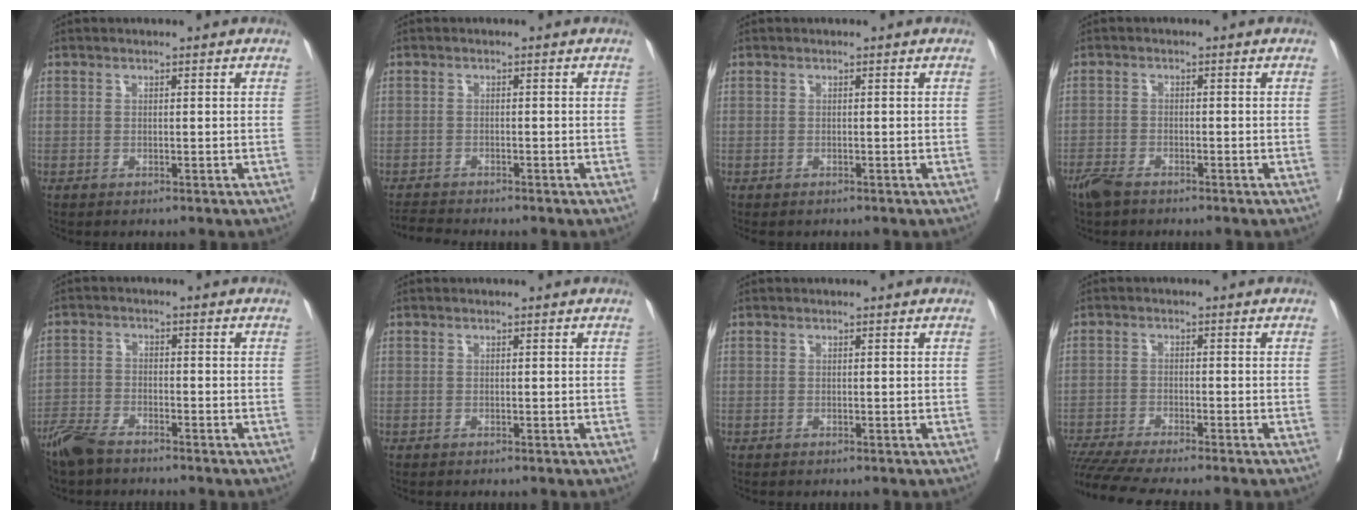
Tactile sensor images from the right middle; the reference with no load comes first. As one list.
[{"total": 2.6, "force": [-2.6, -0.3, 0.3], "torque": [-0.007, -0.015, -0.045]}, {"total": 0.7, "force": [-0.6, 0.3, 0.1], "torque": [-0.008, 0.000, -0.011]}, {"total": 3.2, "force": [-2.6, 1.0, 1.5], "torque": [-0.032, -0.005, -0.050]}, {"total": 5.3, "force": [-4.6, 1.3, 2.4], "torque": [-0.050, -0.011, -0.089]}, {"total": 0.0}, {"total": 0.0}, {"total": 10.9, "force": [-9.6, -0.4, 5.1], "torque": [-0.069, -0.021, -0.154]}]